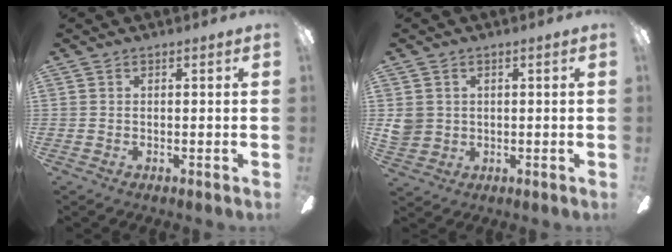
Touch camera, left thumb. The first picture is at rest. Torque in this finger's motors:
{"motor_torque": [0.41, 0.58, 0.62, -0.35, 0.00]}